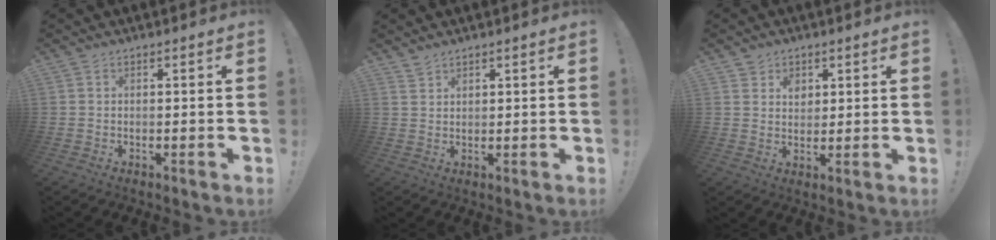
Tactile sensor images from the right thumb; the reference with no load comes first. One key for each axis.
{"total": 3.8, "fx": 3.3, "fy": 1.8, "fz": 0.7, "tx": 0.002, "ty": -0.025, "tz": 0.060}
{"total": 4.8, "fx": 2.4, "fy": 4.0, "fz": 1.0, "tx": -0.011, "ty": -0.013, "tz": 0.044}